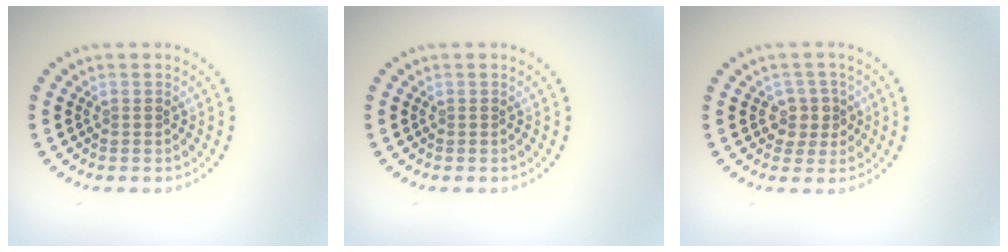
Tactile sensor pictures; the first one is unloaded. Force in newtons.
{"total": 0.0}
{"total": 2.3, "press": 2.1, "slide": 0.9}